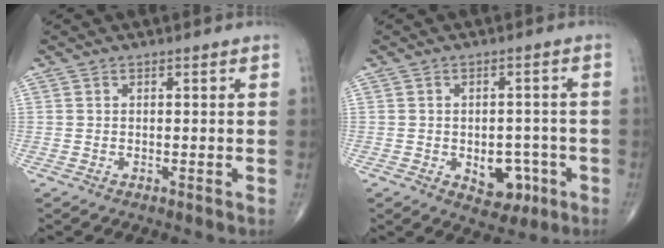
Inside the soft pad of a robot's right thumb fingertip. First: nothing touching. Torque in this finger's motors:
{"motor_torque": [2.84, 2.16, 0.31, -0.47, -0.01]}